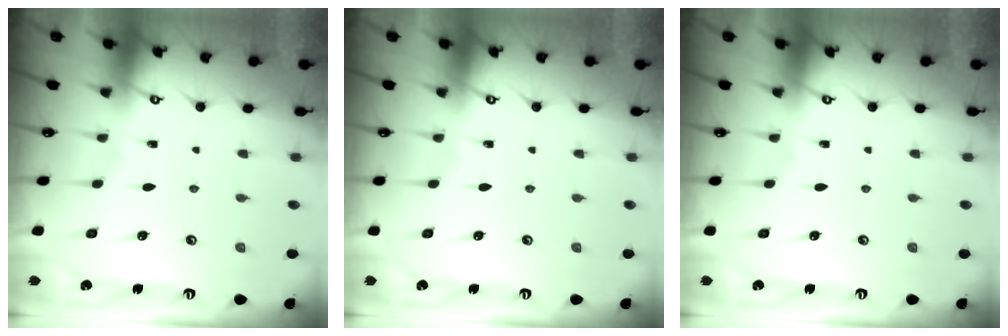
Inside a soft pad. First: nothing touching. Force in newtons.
{"total": 0.0}
{"total": 0.0}